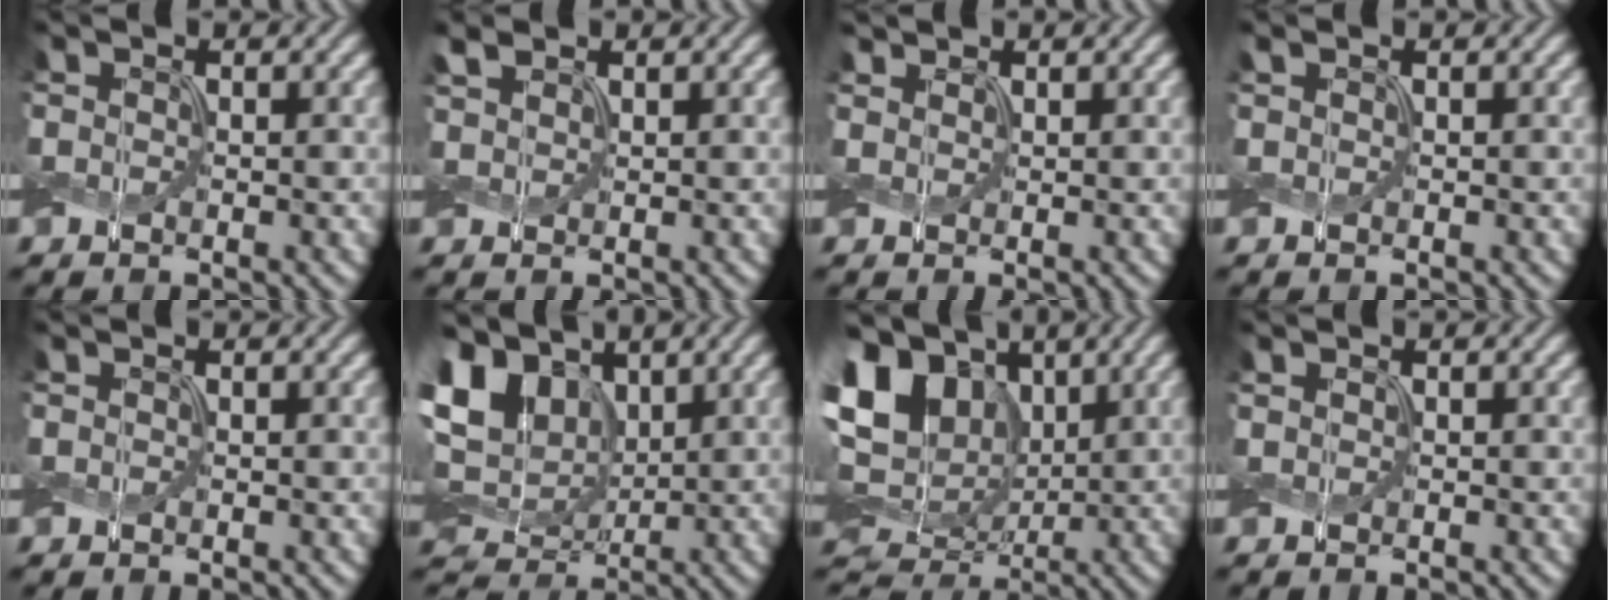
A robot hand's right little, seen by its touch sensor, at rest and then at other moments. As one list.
[{"total": 1.9, "force": [1.2, 1.0, 1.1], "torque": [-0.031, 0.007, 0.025]}, {"total": 1.0, "force": [0.8, 0.5, 0.2], "torque": [-0.007, 0.005, 0.015]}, {"total": 0.6, "force": [0.4, 0.3, 0.4], "torque": [-0.007, 0.002, 0.008]}, {"total": 0.0}, {"total": 12.6, "force": [3.5, 9.1, 7.9], "torque": [-0.182, 0.027, 0.049]}, {"total": 14.8, "force": [4.1, 11.2, 8.9], "torque": [-0.211, 0.034, 0.053]}, {"total": 0.0}]